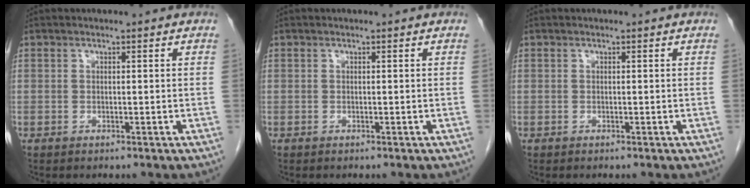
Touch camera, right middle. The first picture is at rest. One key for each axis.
{"total": 0.0}
{"total": 0.0}